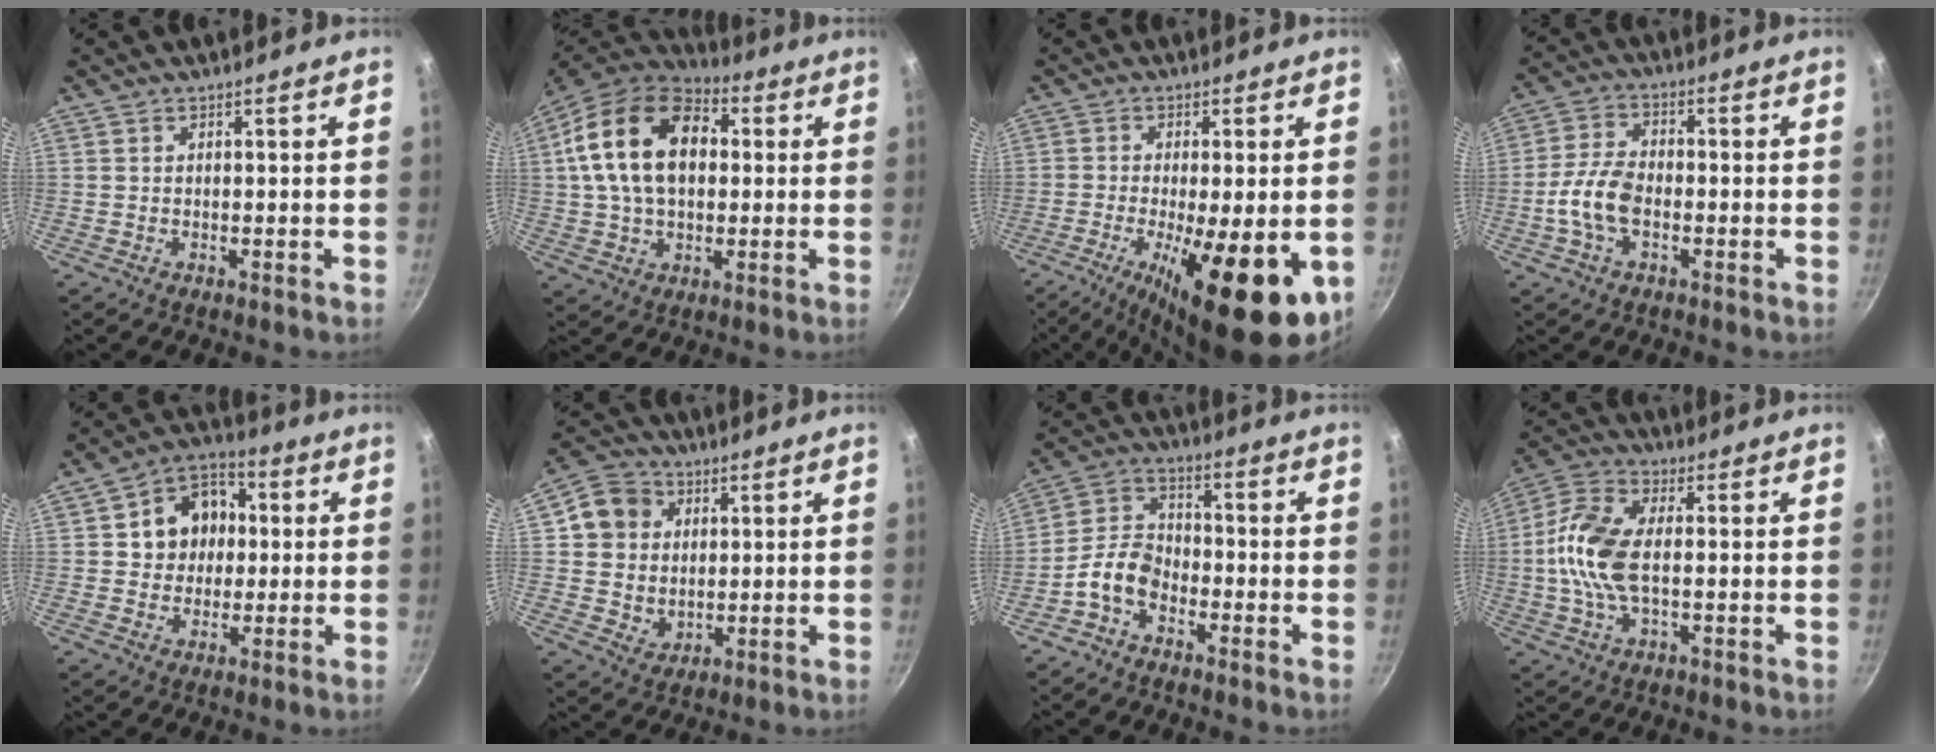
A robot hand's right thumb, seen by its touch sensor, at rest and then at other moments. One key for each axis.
{"total": 20.1, "fx": 3.6, "fy": 13.1, "fz": 14.7, "tx": -0.237, "ty": 0.019, "tz": 0.052}
{"total": 18.3, "fx": -5.6, "fy": 5.8, "fz": 16.5, "tx": -0.249, "ty": -0.013, "tz": -0.078}
{"total": 8.4, "fx": -2.2, "fy": 4.5, "fz": 6.7, "tx": -0.130, "ty": 0.027, "tz": -0.051}
{"total": 11.3, "fx": 1.5, "fy": 9.5, "fz": 5.9, "tx": -0.050, "ty": 0.015, "tz": 0.011}
{"total": 10.2, "fx": 2.7, "fy": 9.0, "fz": 4.0, "tx": -0.032, "ty": -0.006, "tz": 0.047}
{"total": 7.6, "fx": -4.0, "fy": 4.6, "fz": 4.6, "tx": -0.080, "ty": 0.046, "tz": -0.090}
{"total": 12.4, "fx": -0.3, "fy": 6.0, "fz": 10.8, "tx": -0.229, "ty": 0.024, "tz": -0.019}